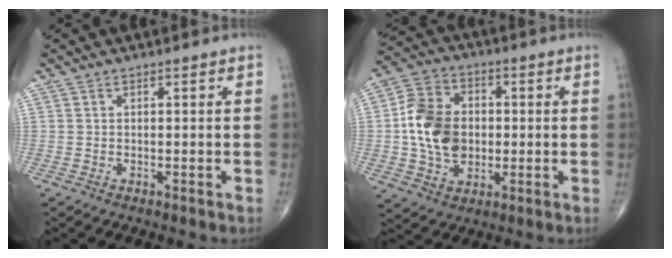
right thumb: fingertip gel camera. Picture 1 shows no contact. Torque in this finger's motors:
{"motor_torque": [1.78, 1.84, 1.27, -0.03, 0.10]}